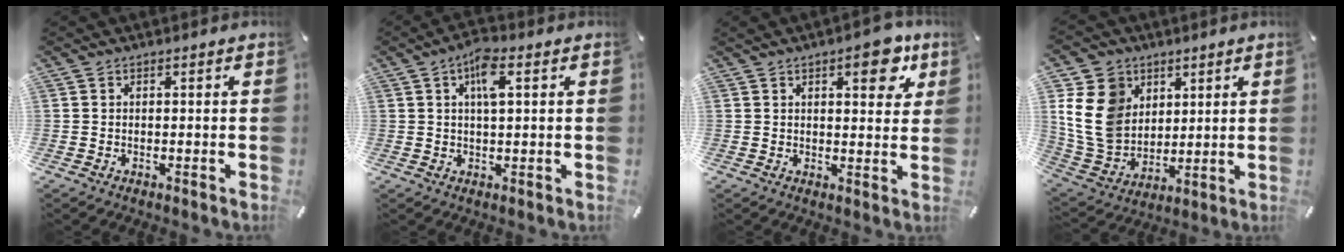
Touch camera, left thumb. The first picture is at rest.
{"total": 6.3, "force": [2.2, 2.2, 5.4], "torque": [-0.105, 0.007, 0.035]}
{"total": 9.4, "force": [5.0, 4.0, 6.9], "torque": [-0.077, -0.020, 0.076]}
{"total": 15.1, "force": [4.7, 12.5, 7.1], "torque": [-0.174, -0.016, 0.092]}